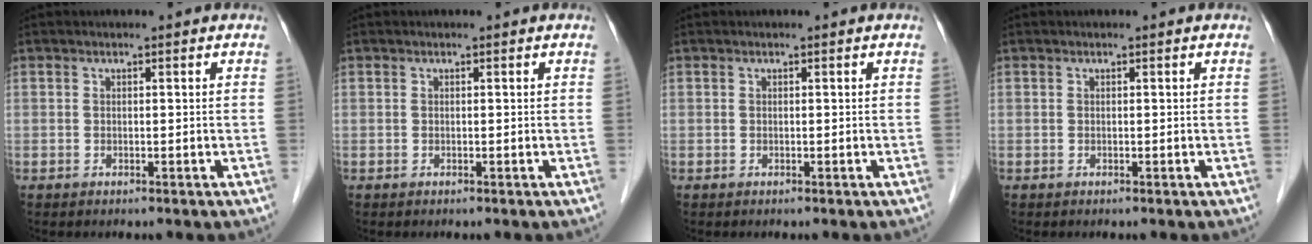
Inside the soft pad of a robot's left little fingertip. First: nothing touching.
{"total": 0.0}
{"total": 0.0}
{"total": 0.0}